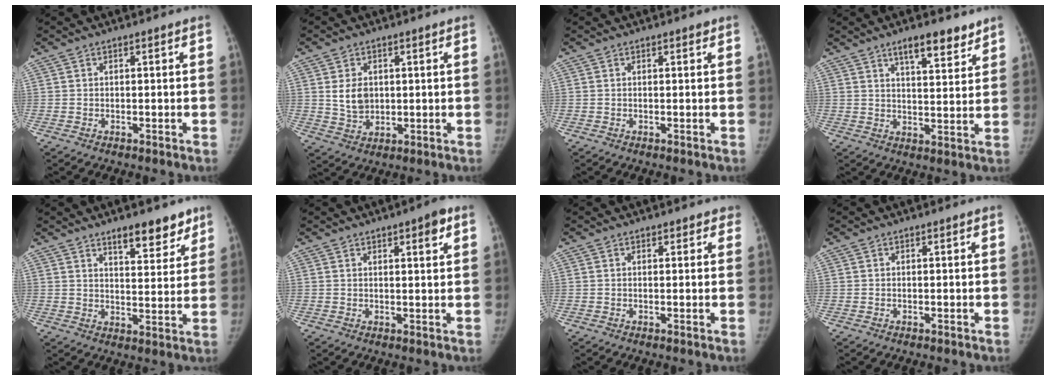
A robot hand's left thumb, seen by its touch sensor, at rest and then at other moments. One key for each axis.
{"total": 5.6, "fx": 1.0, "fy": 4.2, "fz": 3.5, "tx": -0.042, "ty": -0.012, "tz": 0.028}
{"total": 0.6, "fx": 0.4, "fy": 0.2, "fz": 0.3, "tx": -0.005, "ty": -0.002, "tz": 0.004}
{"total": 8.5, "fx": 6.0, "fy": 2.6, "fz": 5.4, "tx": -0.061, "ty": -0.039, "tz": 0.093}
{"total": 9.2, "fx": 6.6, "fy": 3.4, "fz": 5.4, "tx": -0.043, "ty": -0.043, "tz": 0.098}
{"total": 3.8, "fx": 2.0, "fy": 1.1, "fz": 3.1, "tx": -0.036, "ty": -0.008, "tz": 0.025}
{"total": 1.7, "fx": 1.2, "fy": 1.1, "fz": 0.5, "tx": 0.018, "ty": -0.001, "tz": 0.007}
{"total": 0.0}